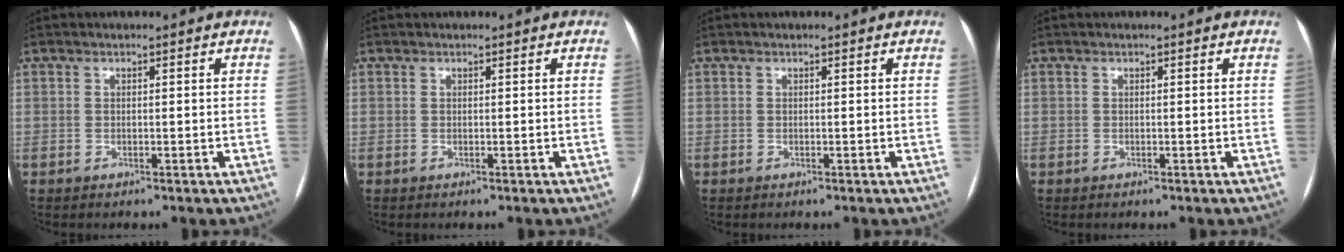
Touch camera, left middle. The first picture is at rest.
{"total": 0.0}
{"total": 0.0}
{"total": 0.0}